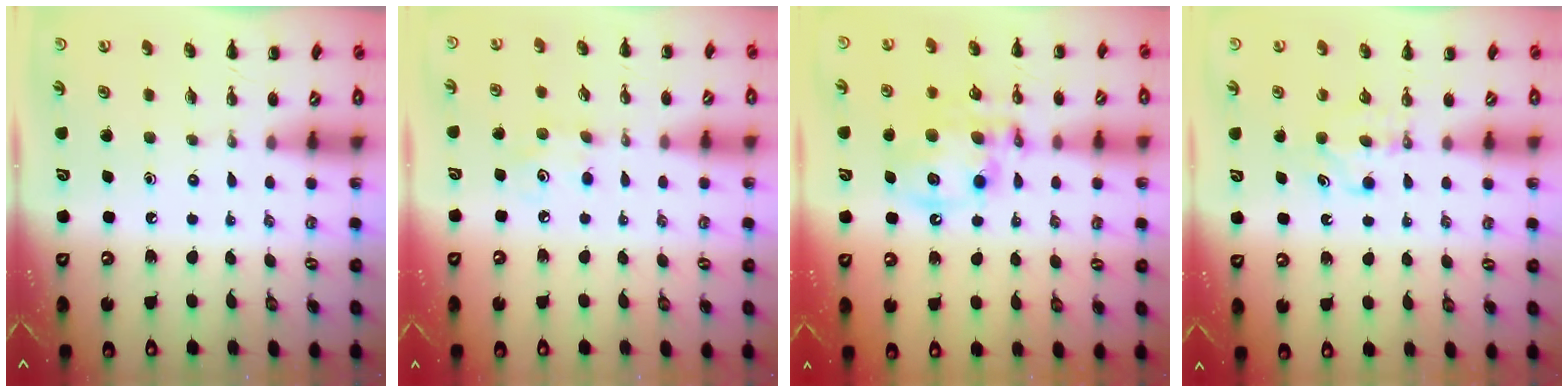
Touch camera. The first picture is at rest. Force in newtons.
{"total": 4.1, "press": 4.0, "slide": 0.9}
{"total": 13.9, "press": 13.6, "slide": 2.9}
{"total": 4.7, "press": 4.4, "slide": 1.5}